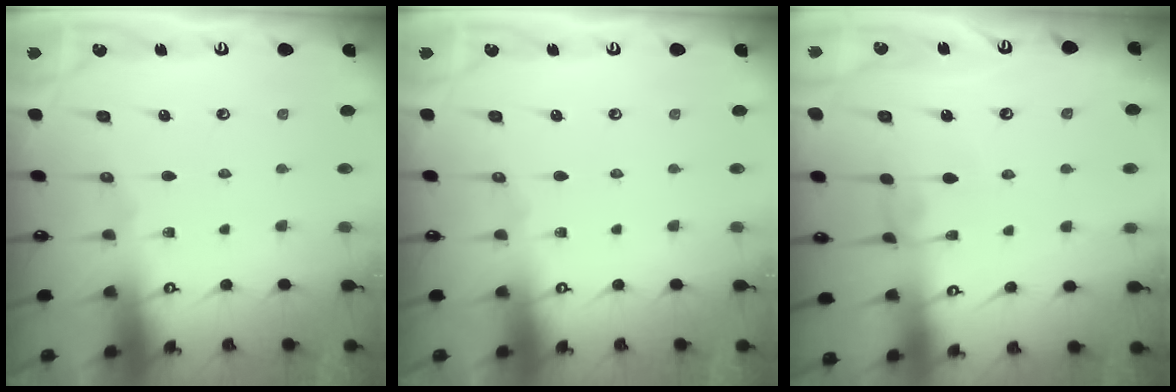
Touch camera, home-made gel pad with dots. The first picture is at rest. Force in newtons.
{"total": 0.0}
{"total": 0.0}